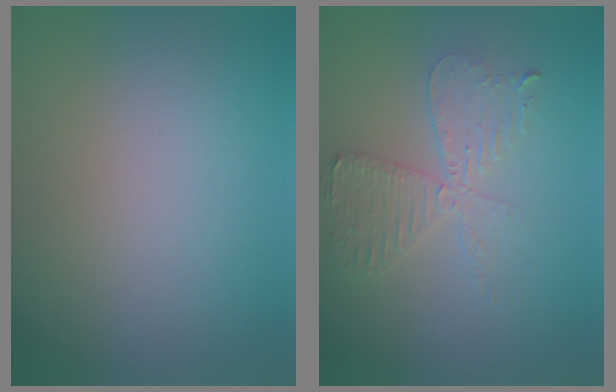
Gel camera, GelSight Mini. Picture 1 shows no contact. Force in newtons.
{"total": 4.1, "press": 3.4, "slide": 2.2}